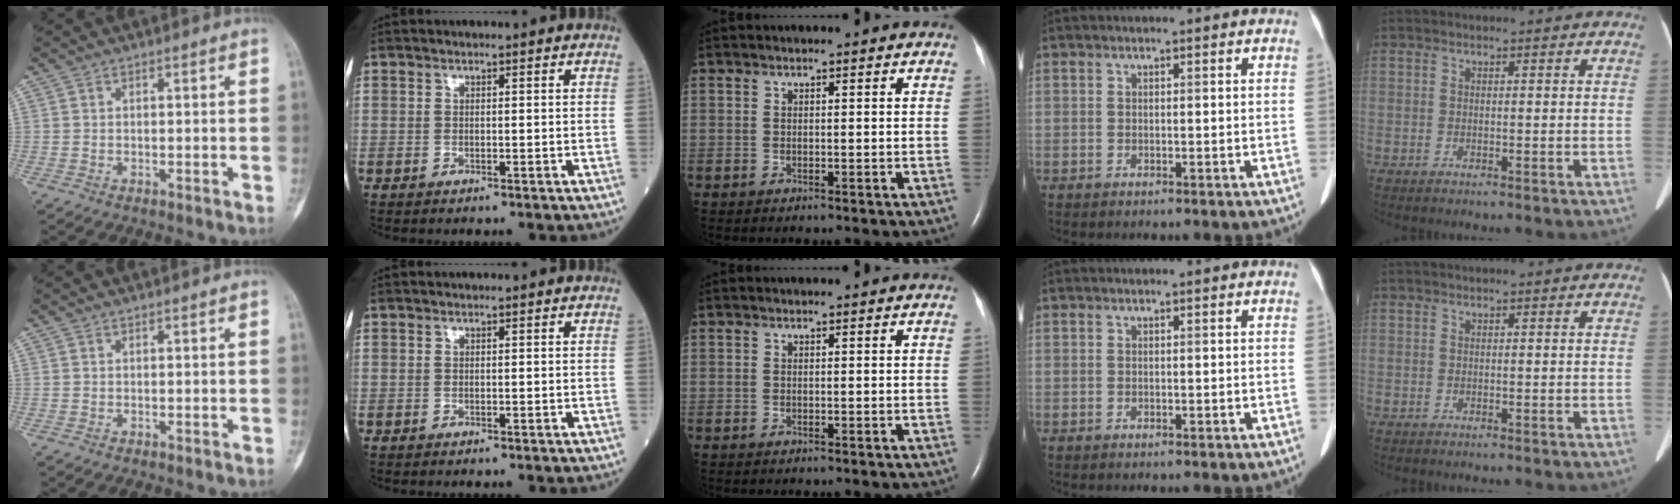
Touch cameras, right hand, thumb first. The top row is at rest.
{}